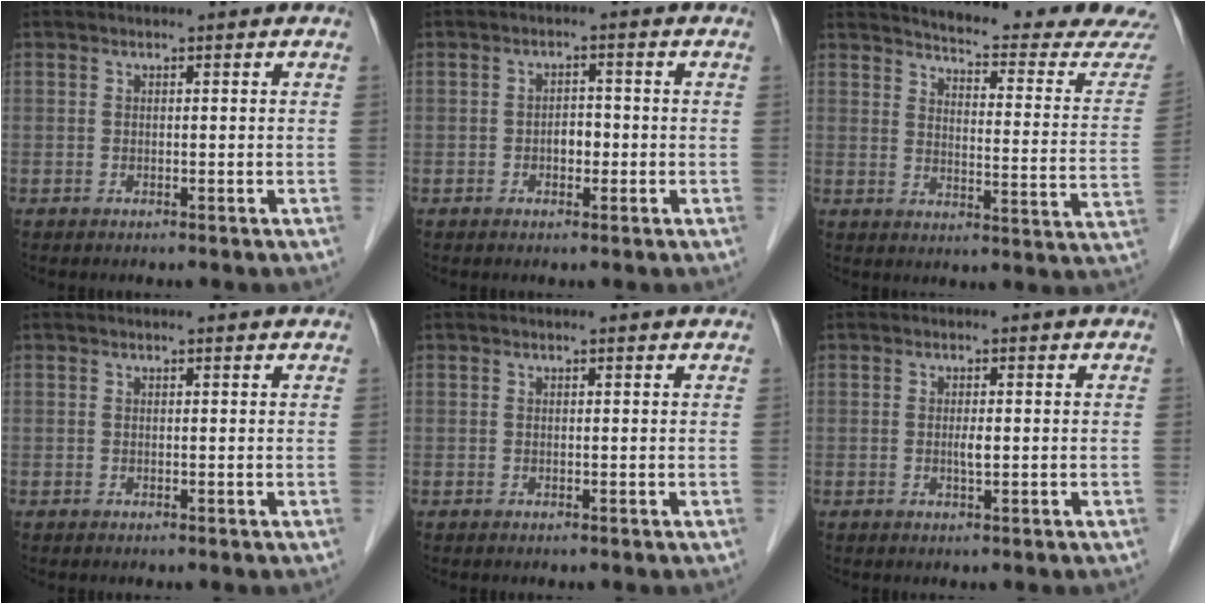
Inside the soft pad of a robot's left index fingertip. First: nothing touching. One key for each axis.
{"total": 2.3, "fx": -0.7, "fy": 1.4, "fz": 1.7, "tx": -0.023, "ty": 0.007, "tz": -0.010}
{"total": 19.1, "fx": 18.5, "fy": 0.0, "fz": 4.6, "tx": -0.065, "ty": -0.110, "tz": 0.212}
{"total": 2.3, "fx": 2.2, "fy": 0.3, "fz": 0.7, "tx": -0.013, "ty": 0.014, "tz": 0.020}
{"total": 1.9, "fx": 1.8, "fy": 0.2, "fz": 0.5, "tx": -0.012, "ty": 0.012, "tz": 0.016}
{"total": 1.3, "fx": 0.0, "fy": 0.2, "fz": 1.3, "tx": -0.025, "ty": -0.001, "tz": 0.000}